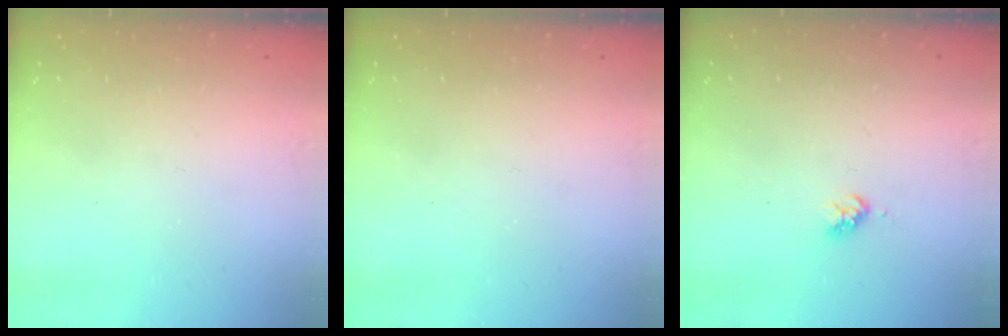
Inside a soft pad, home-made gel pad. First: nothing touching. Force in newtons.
{"total": 0.0}
{"total": 3.2, "press": 3.2, "slide": 0.4}